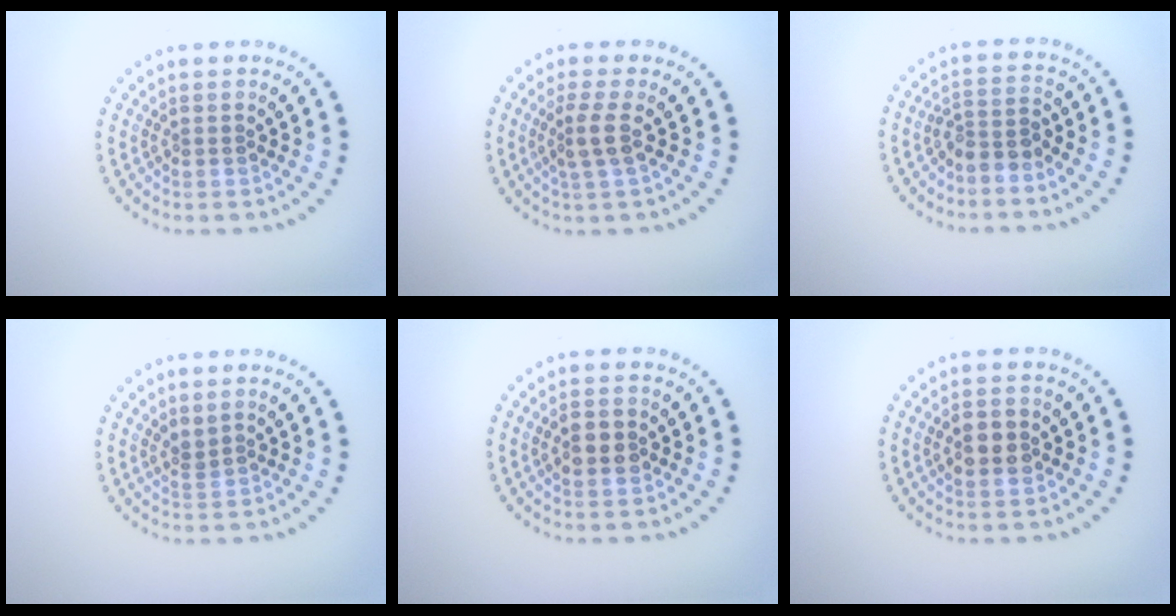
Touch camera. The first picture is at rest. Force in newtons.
{"total": 2.2, "press": 1.7, "slide": 1.4}
{"total": 2.4, "press": 1.9, "slide": 1.5}
{"total": 1.0, "press": 0.4, "slide": 0.9}
{"total": 2.2, "press": 2.2, "slide": 0.2}
{"total": 2.9, "press": 2.9, "slide": 0.2}